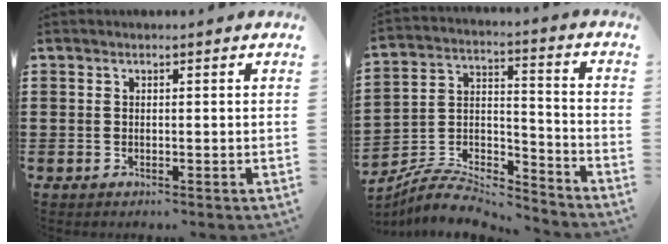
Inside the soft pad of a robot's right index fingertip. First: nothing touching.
{"total": 7.8, "force": [-7.3, 1.7, 2.0], "torque": [-0.031, 0.013, -0.144]}